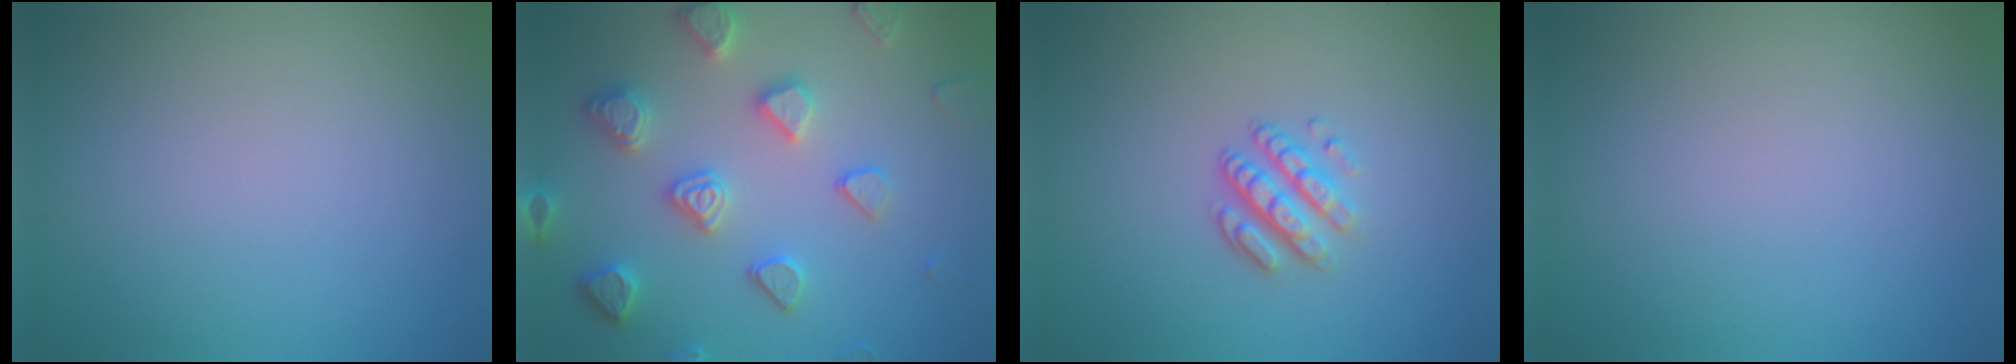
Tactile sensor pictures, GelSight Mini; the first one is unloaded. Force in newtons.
{"total": 4.7, "press": 4.4, "slide": 1.5}
{"total": 3.3, "press": 2.4, "slide": 2.3}
{"total": 0.0}